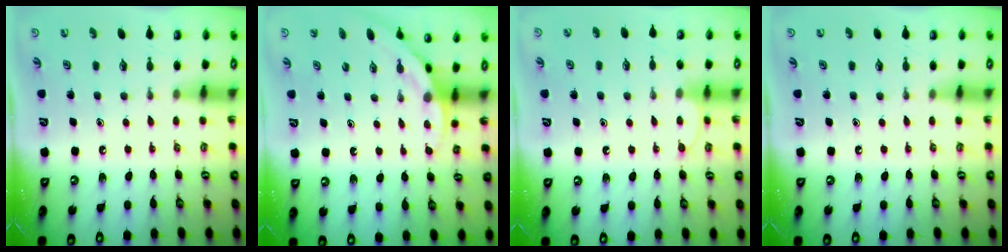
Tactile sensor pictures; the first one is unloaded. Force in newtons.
{"total": 4.5, "press": 4.5, "slide": 0.2}
{"total": 6.0, "press": 5.9, "slide": 0.6}
{"total": 0.0}